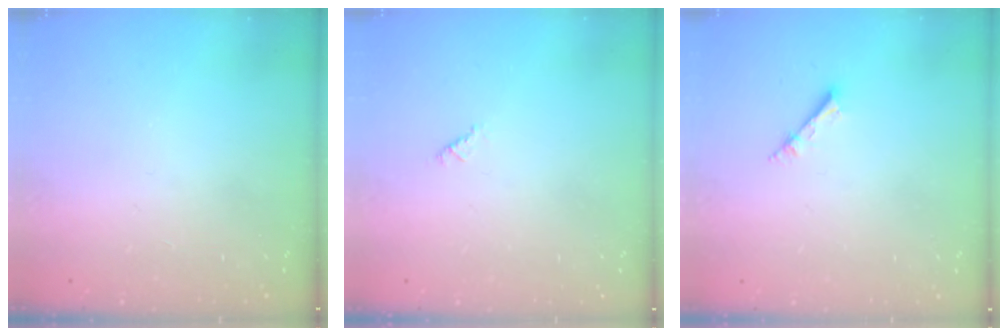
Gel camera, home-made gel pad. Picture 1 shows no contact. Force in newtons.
{"total": 0.6, "press": 0.6, "slide": 0.2}
{"total": 2.6, "press": 2.6, "slide": 0.3}